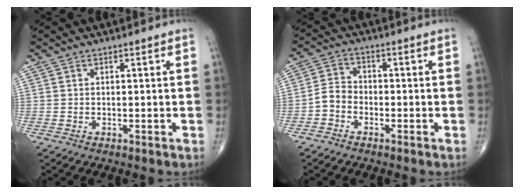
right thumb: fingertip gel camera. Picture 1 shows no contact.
{"total": 4.0, "force": [-1.9, 3.0, 1.8], "torque": [-0.025, 0.018, -0.048]}